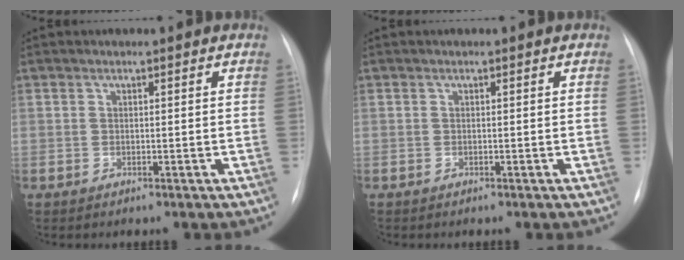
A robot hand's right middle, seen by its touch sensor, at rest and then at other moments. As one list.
[{"total": 0.0}]